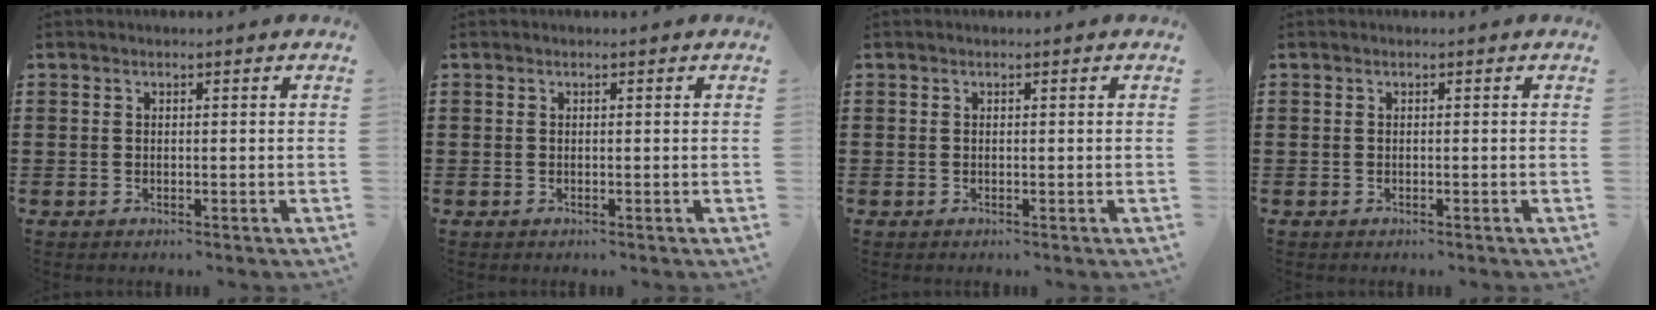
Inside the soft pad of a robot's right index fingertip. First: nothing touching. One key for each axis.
{"total": 0.0}
{"total": 0.0}
{"total": 0.0}